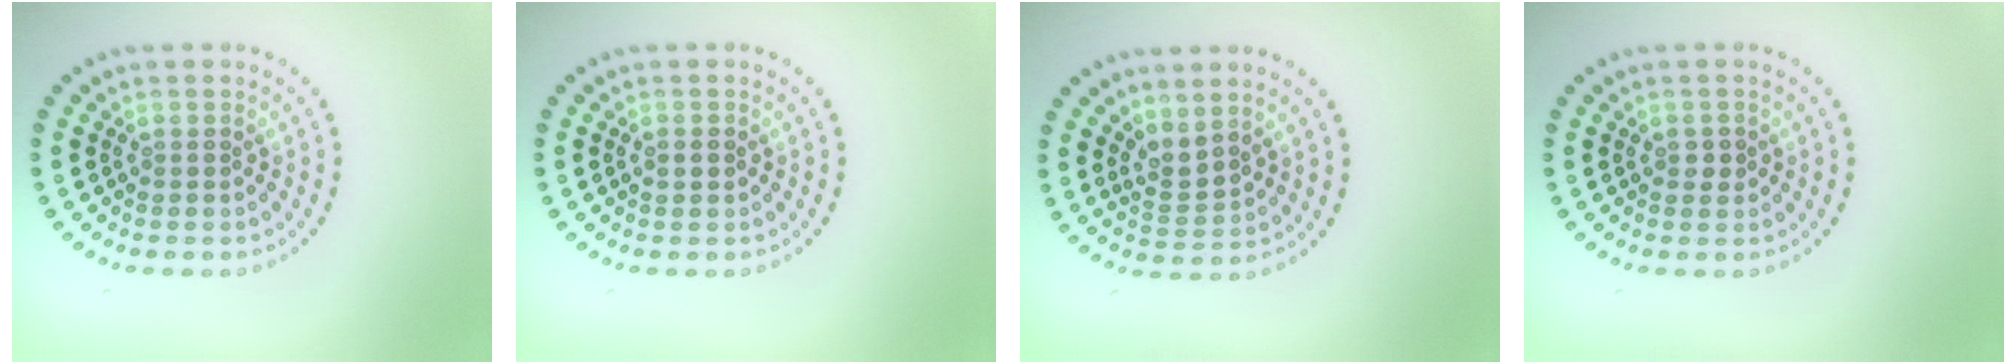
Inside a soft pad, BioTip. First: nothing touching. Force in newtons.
{"total": 1.0, "press": 1.0, "slide": 0.1}
{"total": 2.2, "press": 1.4, "slide": 1.7}
{"total": 0.9, "press": 0.9, "slide": 0.1}